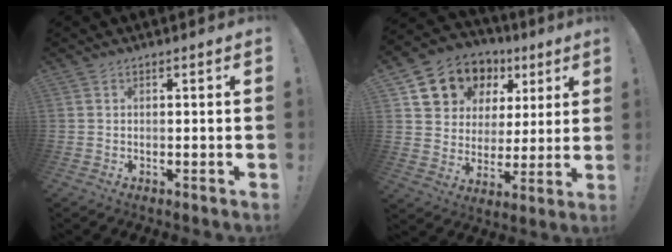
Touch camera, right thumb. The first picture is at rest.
{"total": 12.5, "force": [7.1, 9.6, 3.7], "torque": [-0.066, -0.042, 0.145]}